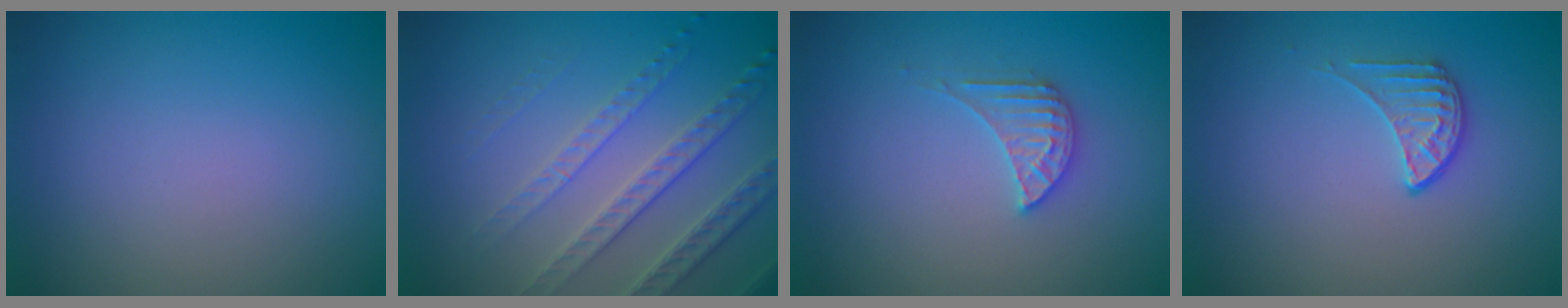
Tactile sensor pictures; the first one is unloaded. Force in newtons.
{"total": 4.0, "press": 3.7, "slide": 1.6}
{"total": 2.3, "press": 2.3, "slide": 0.3}
{"total": 1.9, "press": 1.3, "slide": 1.3}